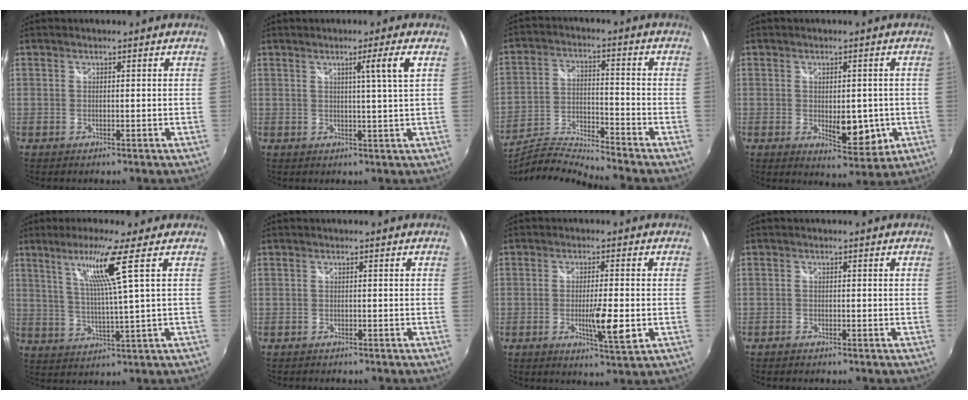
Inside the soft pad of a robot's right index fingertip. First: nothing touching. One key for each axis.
{"total": 4.4, "fx": 1.5, "fy": -1.5, "fz": 3.8, "tx": -0.060, "ty": -0.004, "tz": 0.024}
{"total": 10.6, "fx": -10.1, "fy": -1.4, "fz": 2.9, "tx": -0.054, "ty": -0.012, "tz": -0.193}
{"total": 7.6, "fx": -1.5, "fy": 3.7, "fz": 6.5, "tx": -0.095, "ty": -0.019, "tz": -0.013}
{"total": 8.3, "fx": 4.0, "fy": -1.8, "fz": 7.1, "tx": -0.124, "ty": -0.003, "tz": 0.077}
{"total": 1.2, "fx": -1.2, "fy": 0.3, "fz": 0.2, "tx": -0.008, "ty": -0.007, "tz": -0.019}
{"total": 6.4, "fx": -1.4, "fy": 0.9, "fz": 6.2, "tx": -0.108, "ty": -0.013, "tz": -0.023}
{"total": 1.3, "fx": -1.2, "fy": 0.4, "fz": 0.3, "tx": -0.011, "ty": -0.007, "tz": -0.023}